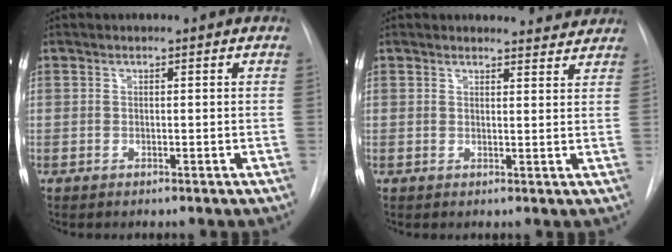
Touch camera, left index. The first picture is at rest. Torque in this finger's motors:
{"motor_torque": [0.57, -0.89, 0.00, -0.01]}